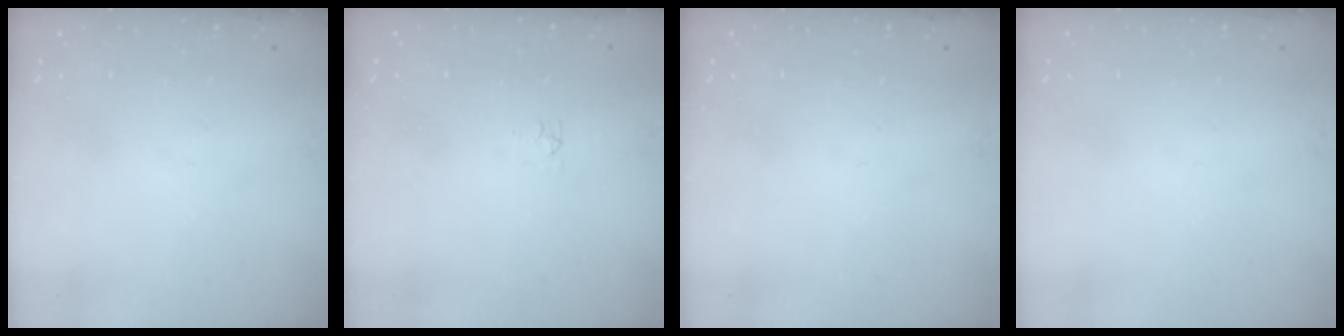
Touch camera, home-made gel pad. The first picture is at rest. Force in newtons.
{"total": 2.9, "press": 2.9, "slide": 0.5}
{"total": 0.0}
{"total": 0.0}